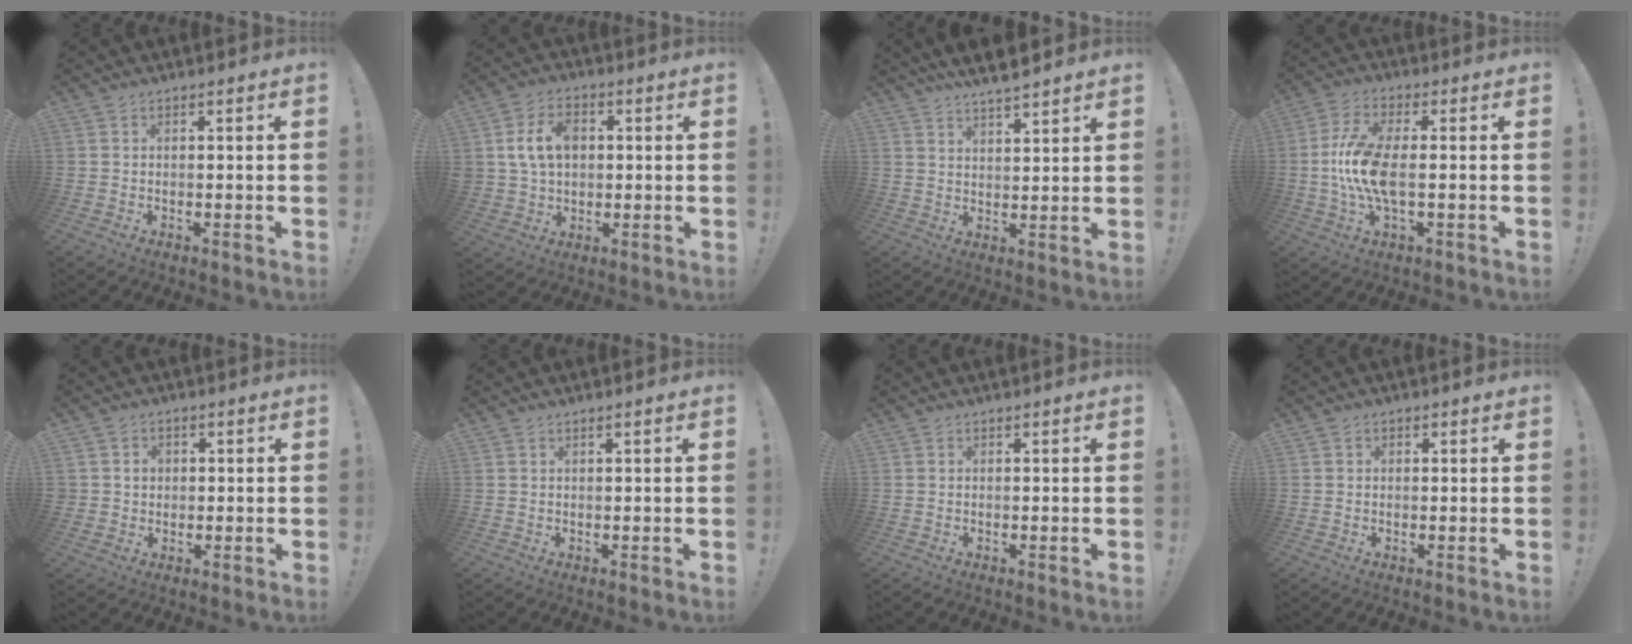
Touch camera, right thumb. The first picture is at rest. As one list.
[{"total": 10.8, "force": [2.5, 8.5, 6.2], "torque": [-0.102, 0.004, 0.051]}, {"total": 6.8, "force": [6.2, 1.0, 2.8], "torque": [-0.051, -0.033, 0.111]}, {"total": 12.6, "force": [-0.7, 5.2, 11.4], "torque": [-0.214, 0.000, -0.009]}, {"total": 3.4, "force": [0.5, 3.2, 0.8], "torque": [-0.019, 0.005, 0.011]}, {"total": 0.9, "force": [0.6, -0.2, 0.7], "torque": [-0.016, 0.000, 0.010]}, {"total": 0.0}, {"total": 0.9, "force": [0.2, 0.8, 0.3], "torque": [0.002, 0.000, 0.002]}]